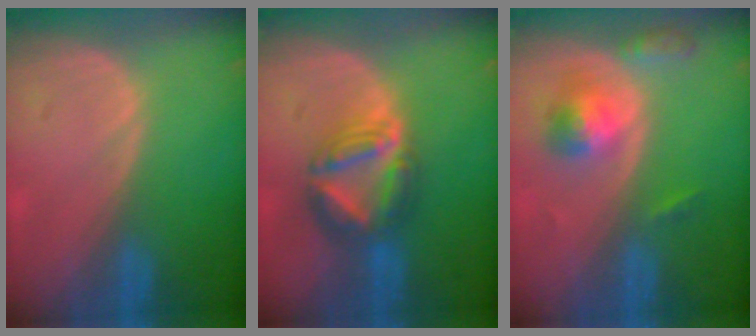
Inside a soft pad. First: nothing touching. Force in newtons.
{"total": 7.5, "press": 6.6, "slide": 3.4}
{"total": 5.3, "press": 4.9, "slide": 1.9}